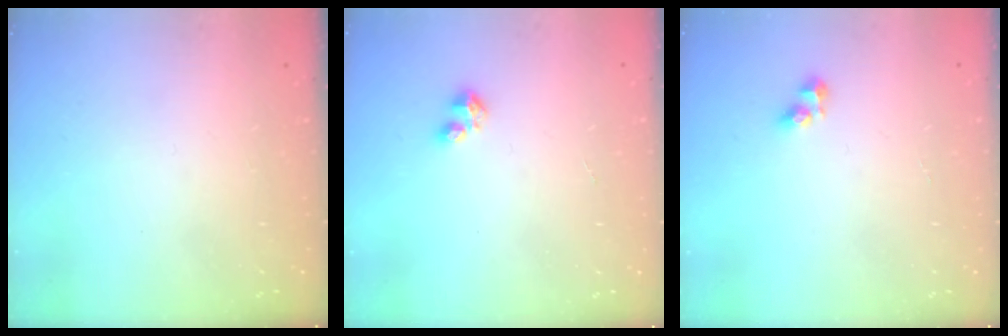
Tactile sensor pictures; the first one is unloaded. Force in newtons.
{"total": 2.7, "press": 2.7, "slide": 0.4}
{"total": 4.8, "press": 4.7, "slide": 0.7}